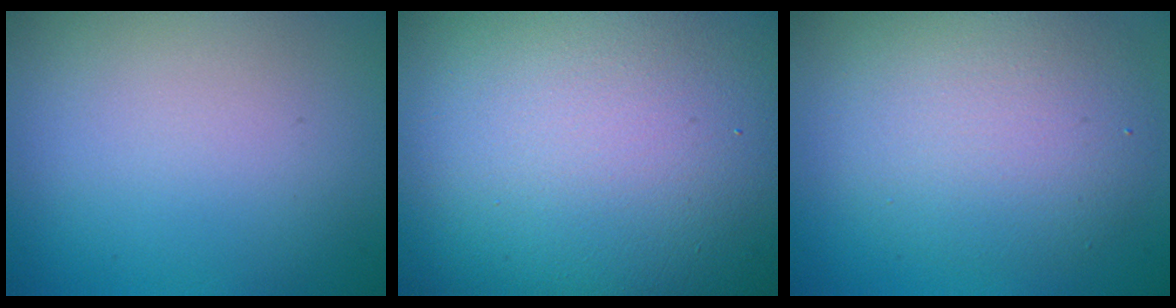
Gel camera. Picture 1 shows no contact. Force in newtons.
{"total": 26.4, "press": 26.3, "slide": 1.2}
{"total": 5.6, "press": 5.6, "slide": 0.5}